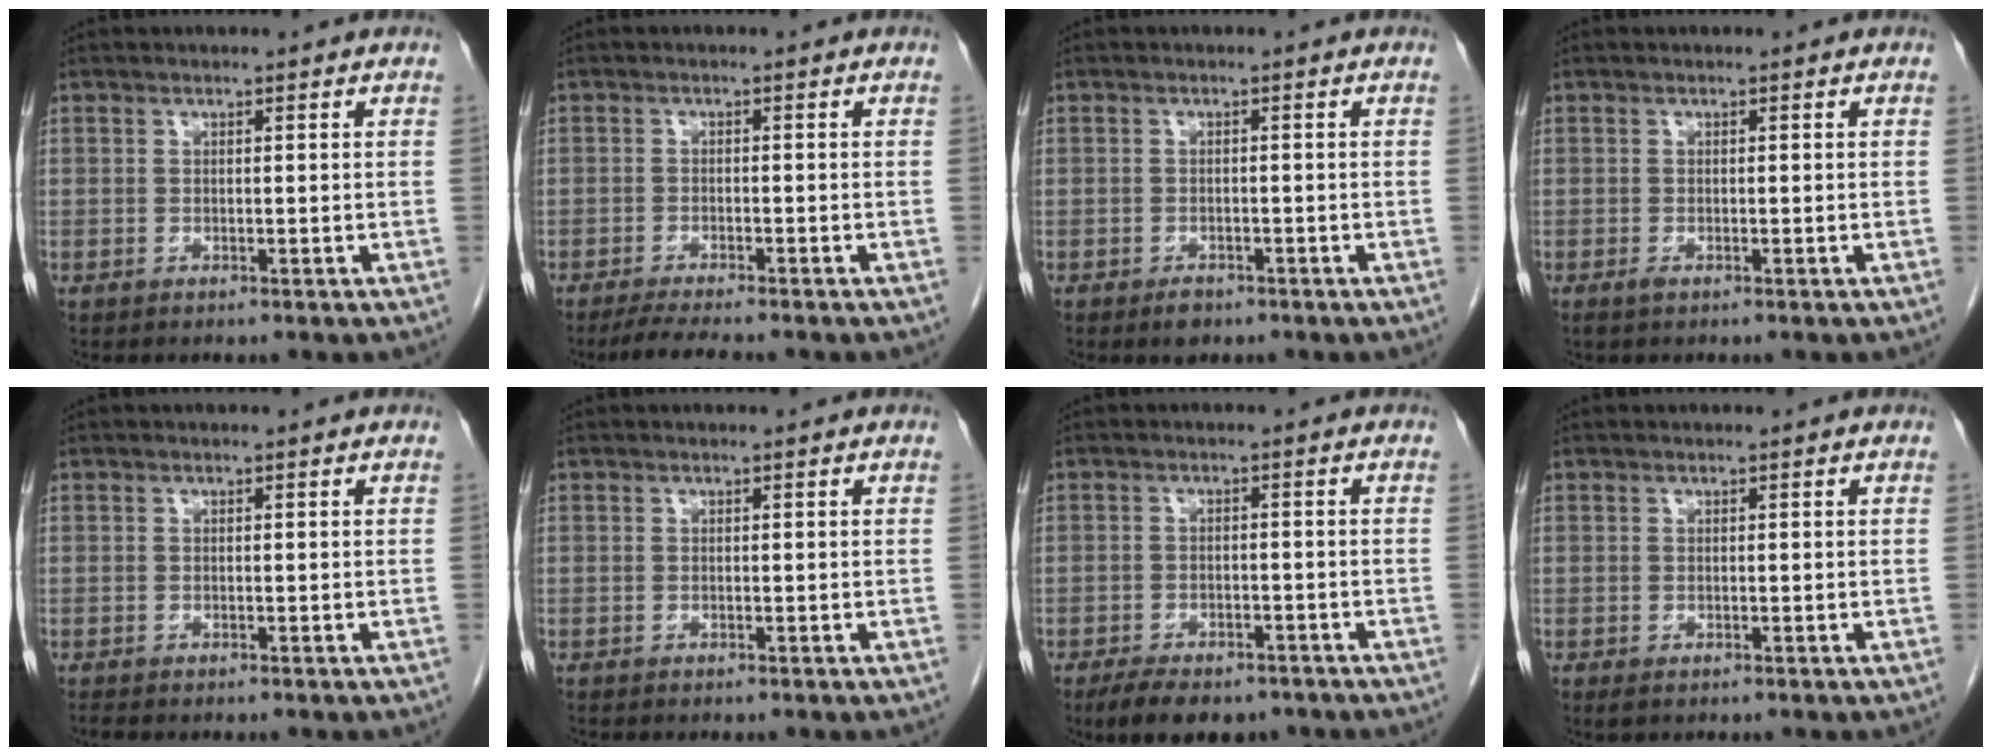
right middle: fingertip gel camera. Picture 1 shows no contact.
{"total": 5.2, "force": [-4.4, 0.3, 2.8], "torque": [-0.044, -0.014, -0.072]}
{"total": 1.9, "force": [-1.3, 1.0, 0.9], "torque": [-0.016, 0.000, -0.012]}
{"total": 0.6, "force": [-0.4, 0.2, 0.4], "torque": [-0.009, -0.001, -0.005]}
{"total": 0.6, "force": [-0.6, 0.0, 0.2], "torque": [-0.009, -0.003, -0.014]}
{"total": 0.0}
{"total": 9.3, "force": [-7.2, 3.5, 4.7], "torque": [-0.065, -0.004, -0.105]}
{"total": 0.6, "force": [-0.3, 0.3, 0.4], "torque": [-0.007, -0.001, 0.000]}